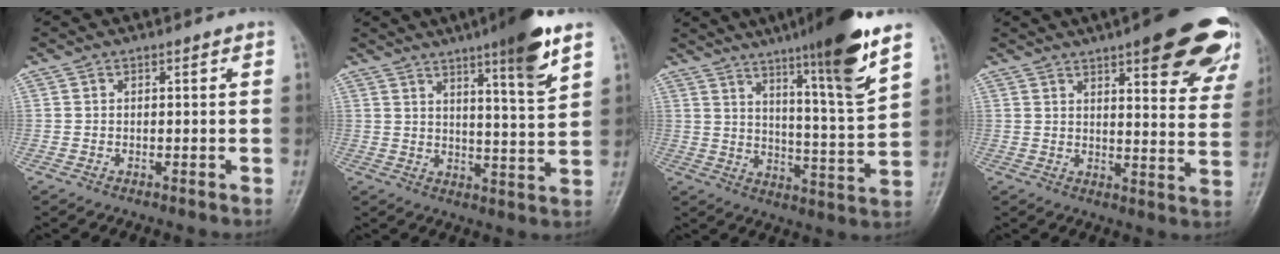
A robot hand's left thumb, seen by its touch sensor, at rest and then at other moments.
{"total": 11.5, "force": [7.0, 1.0, 9.1], "torque": [-0.127, -0.040, 0.101]}
{"total": 17.0, "force": [10.6, 1.0, 13.3], "torque": [-0.190, -0.060, 0.165]}
{"total": 21.7, "force": [12.9, 6.0, 16.4], "torque": [-0.173, -0.037, 0.152]}